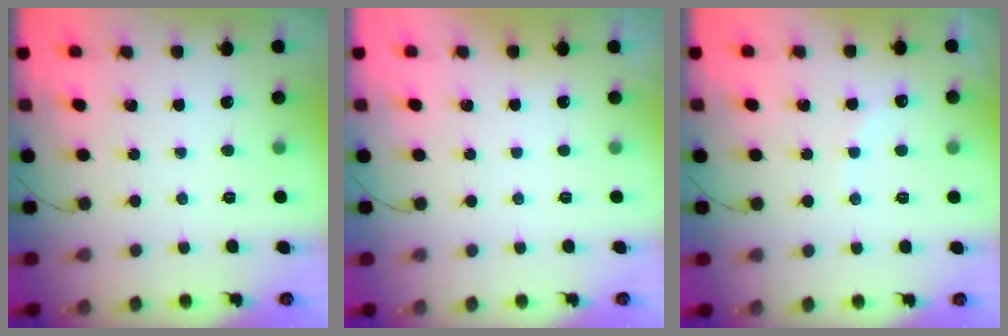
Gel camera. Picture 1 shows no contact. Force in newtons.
{"total": 2.9, "press": 2.9, "slide": 0.1}
{"total": 6.7, "press": 6.6, "slide": 1.4}